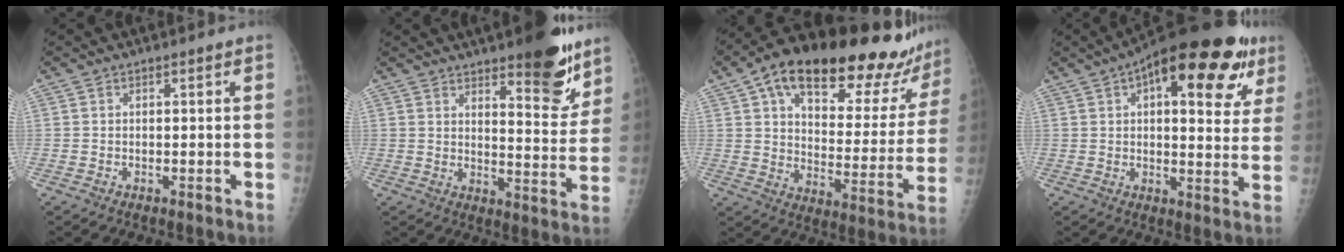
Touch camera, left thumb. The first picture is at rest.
{"total": 13.9, "force": [9.5, 4.2, 9.2], "torque": [-0.085, -0.067, 0.138]}
{"total": 29.7, "force": [21.0, 10.7, 18.0], "torque": [-0.229, -0.055, 0.296]}
{"total": 24.4, "force": [11.2, 9.8, 19.3], "torque": [-0.246, 0.005, 0.150]}